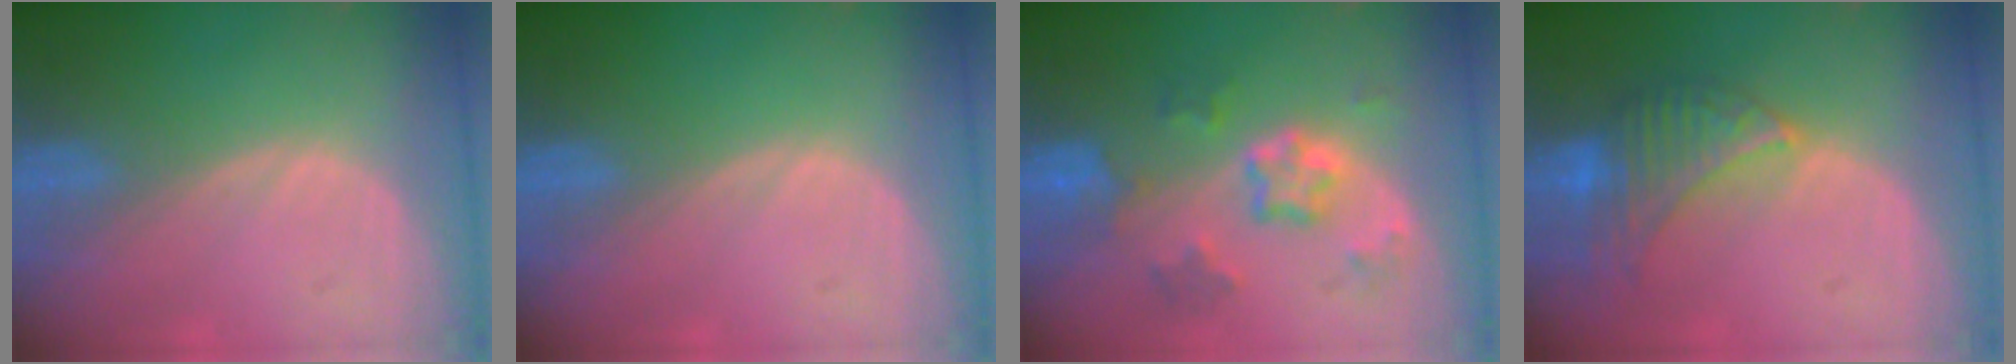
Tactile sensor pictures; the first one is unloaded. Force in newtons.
{"total": 0.0}
{"total": 7.3, "press": 6.4, "slide": 3.4}
{"total": 7.7, "press": 7.0, "slide": 3.2}